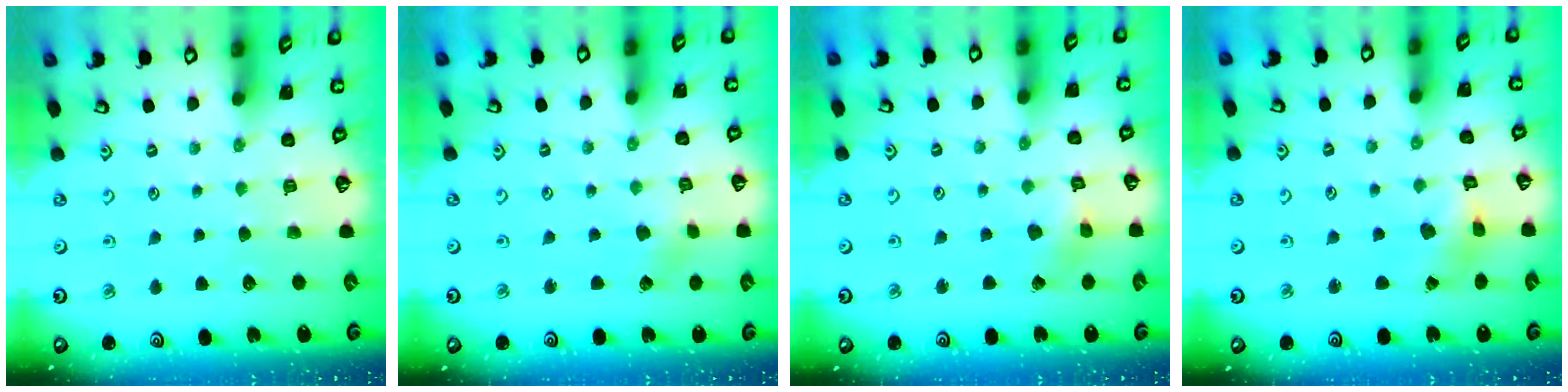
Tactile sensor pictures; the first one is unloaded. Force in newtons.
{"total": 2.3, "press": 2.3, "slide": 0.4}
{"total": 2.2, "press": 2.2, "slide": 0.3}
{"total": 4.6, "press": 4.6, "slide": 0.7}